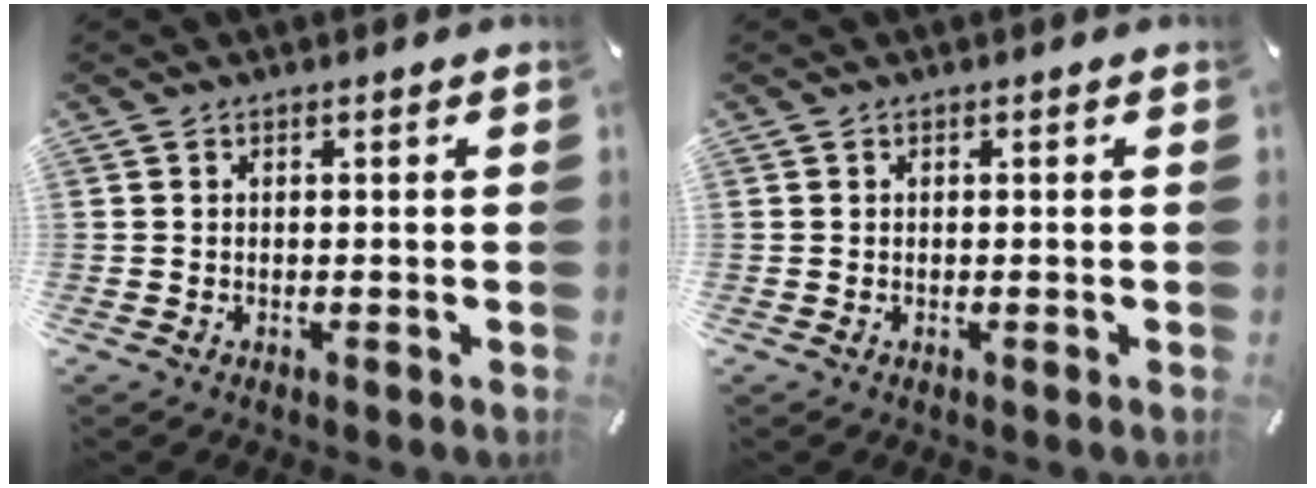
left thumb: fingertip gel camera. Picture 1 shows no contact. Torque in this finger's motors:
{"motor_torque": [-0.06, -0.05, -0.02, 0.06, 0.00]}